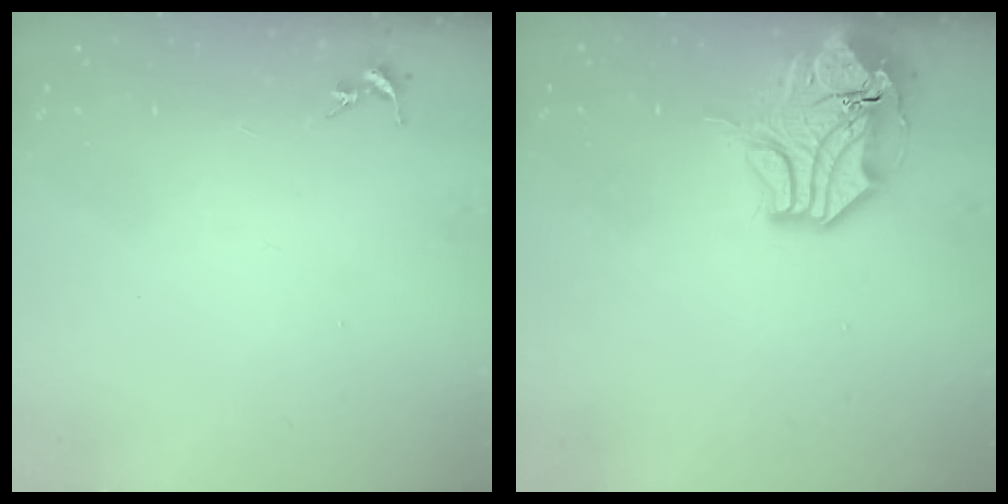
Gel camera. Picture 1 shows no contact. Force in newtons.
{"total": 15.1, "press": 14.9, "slide": 2.5}